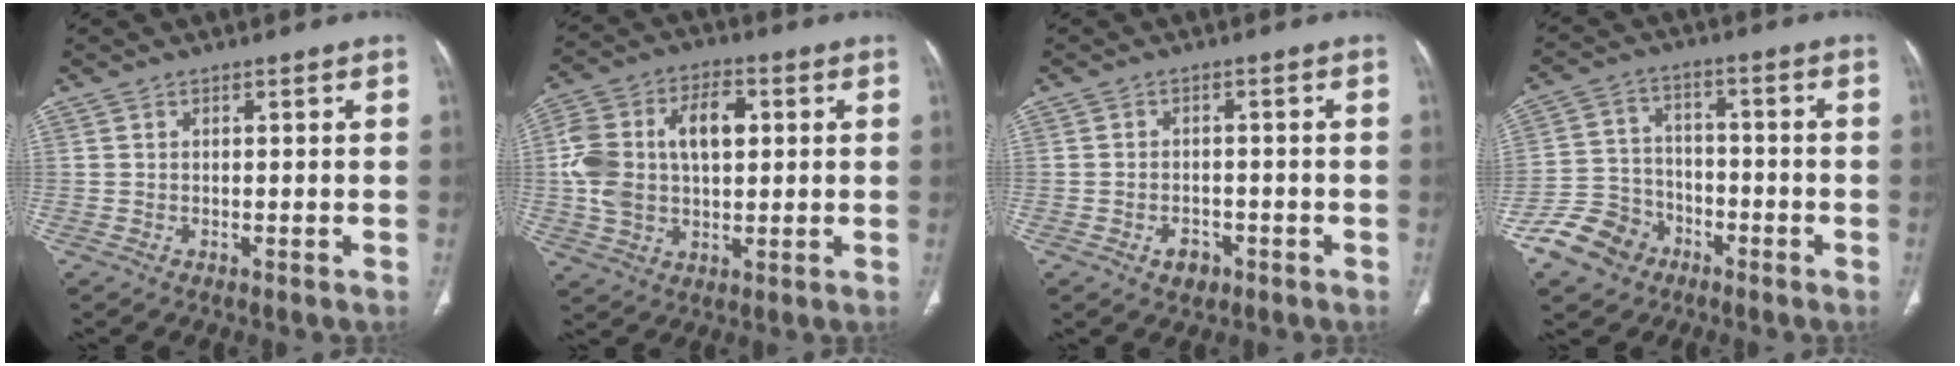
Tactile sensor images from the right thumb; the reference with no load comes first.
{"total": 15.3, "force": [2.0, 9.5, 11.8], "torque": [-0.220, 0.023, 0.037]}
{"total": 3.3, "force": [-1.6, 2.4, 1.5], "torque": [-0.014, 0.011, -0.020]}
{"total": 10.0, "force": [-5.9, 7.6, 2.7], "torque": [-0.033, 0.044, -0.109]}